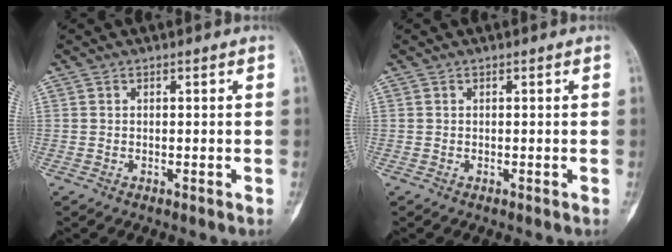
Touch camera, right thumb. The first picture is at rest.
{"total": 0.0}